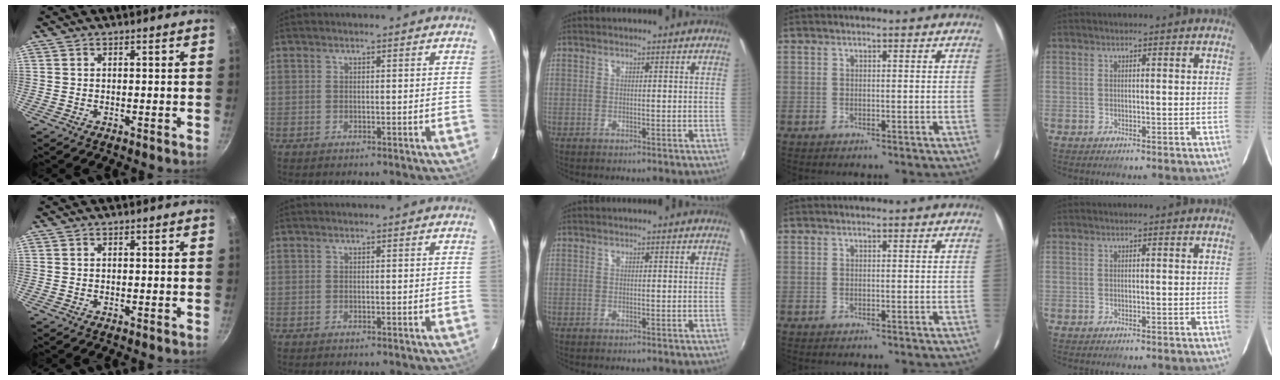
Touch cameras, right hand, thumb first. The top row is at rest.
{}